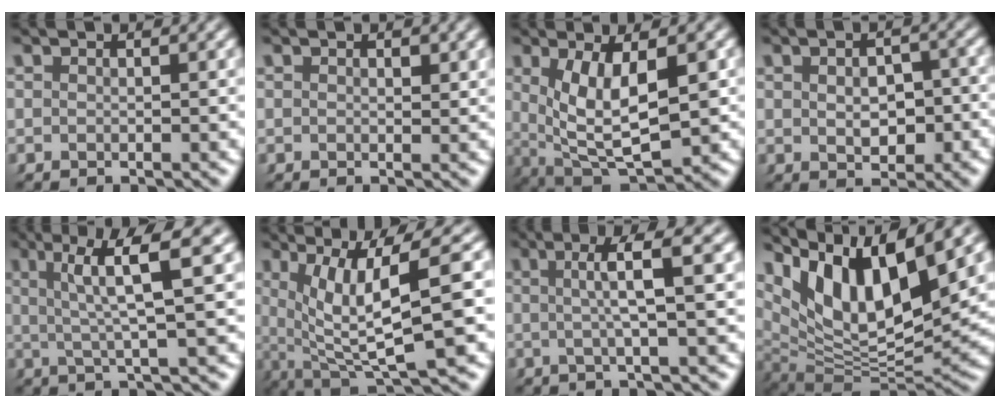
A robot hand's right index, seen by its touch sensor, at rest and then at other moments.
{"total": 0.6, "force": [0.3, 0.3, 0.4], "torque": [-0.001, -0.007, 0.005]}
{"total": 11.0, "force": [0.1, 6.8, 8.6], "torque": [-0.163, -0.028, 0.016]}
{"total": 2.8, "force": [-0.5, 1.9, 2.0], "torque": [-0.028, -0.011, -0.001]}
{"total": 5.7, "force": [2.3, -0.1, 5.2], "torque": [-0.072, 0.017, 0.029]}
{"total": 11.2, "force": [0.7, 5.3, 9.9], "torque": [-0.164, -0.006, 0.021]}
{"total": 4.3, "force": [1.1, -0.3, 4.2], "torque": [-0.066, 0.017, 0.013]}
{"total": 15.2, "force": [4.0, 9.6, 11.2], "torque": [-0.187, -0.001, 0.060]}